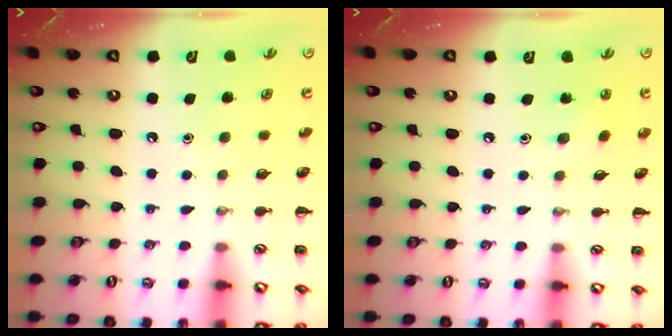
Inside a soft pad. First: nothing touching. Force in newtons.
{"total": 2.3, "press": 2.2, "slide": 0.7}